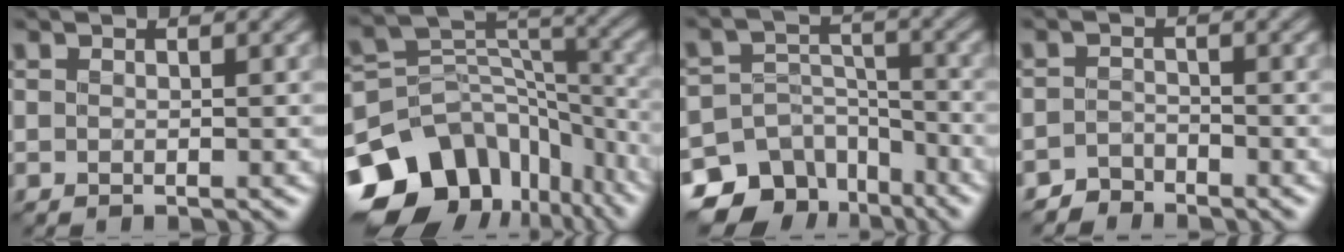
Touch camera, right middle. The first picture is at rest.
{"total": 14.1, "force": [-7.3, 10.2, 6.4], "torque": [-0.157, 0.016, -0.110]}
{"total": 10.7, "force": [-7.6, 7.0, 2.6], "torque": [-0.043, 0.001, -0.120]}
{"total": 1.9, "force": [-1.9, 0.5, -0.2], "torque": [0.003, 0.007, -0.041]}